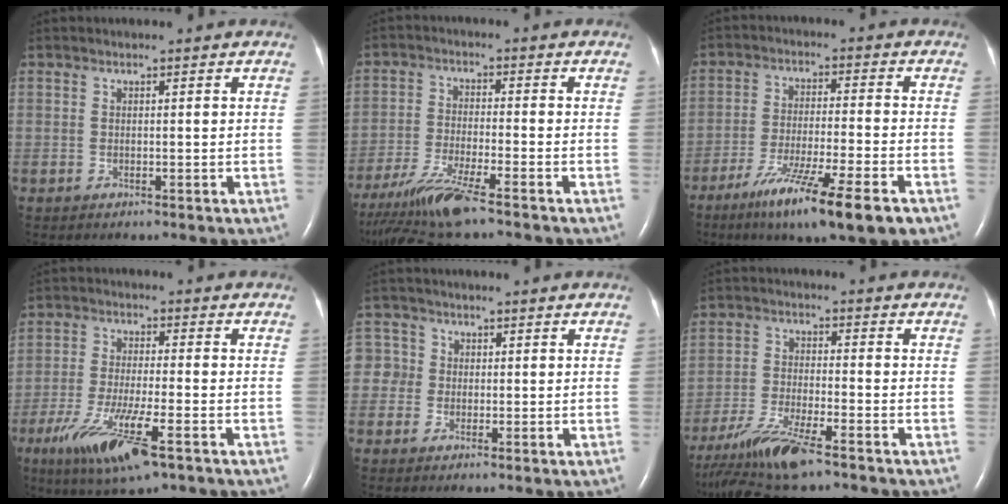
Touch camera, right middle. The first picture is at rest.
{"total": 10.1, "force": [-8.1, -0.1, 6.0], "torque": [-0.118, -0.032, -0.145]}
{"total": 13.5, "force": [-8.2, 0.4, 10.7], "torque": [-0.181, -0.039, -0.136]}
{"total": 11.4, "force": [-6.0, 1.6, 9.6], "torque": [-0.191, -0.029, -0.100]}
{"total": 3.1, "force": [-0.1, 3.1, 0.2], "torque": [0.006, 0.015, -0.006]}
{"total": 10.8, "force": [-8.5, 0.8, 6.6], "torque": [-0.132, -0.030, -0.151]}